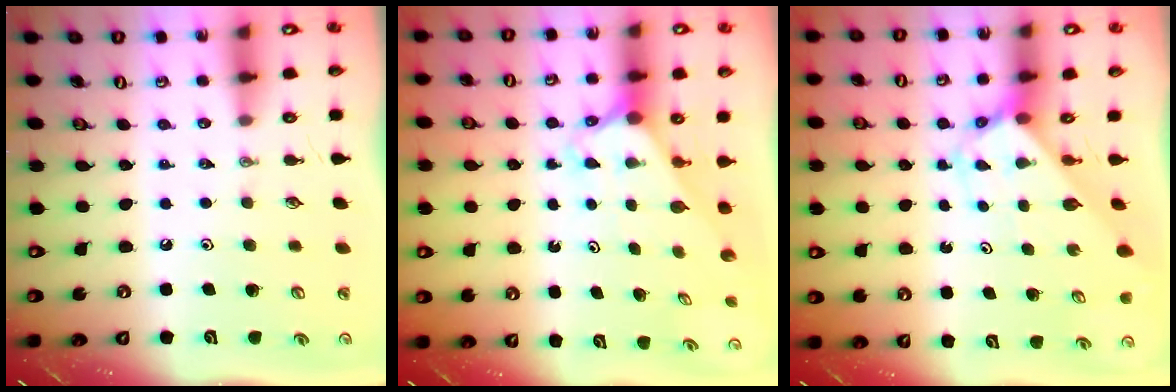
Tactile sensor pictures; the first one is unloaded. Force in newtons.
{"total": 2.4, "press": 2.4, "slide": 0.2}
{"total": 2.7, "press": 2.7, "slide": 0.2}